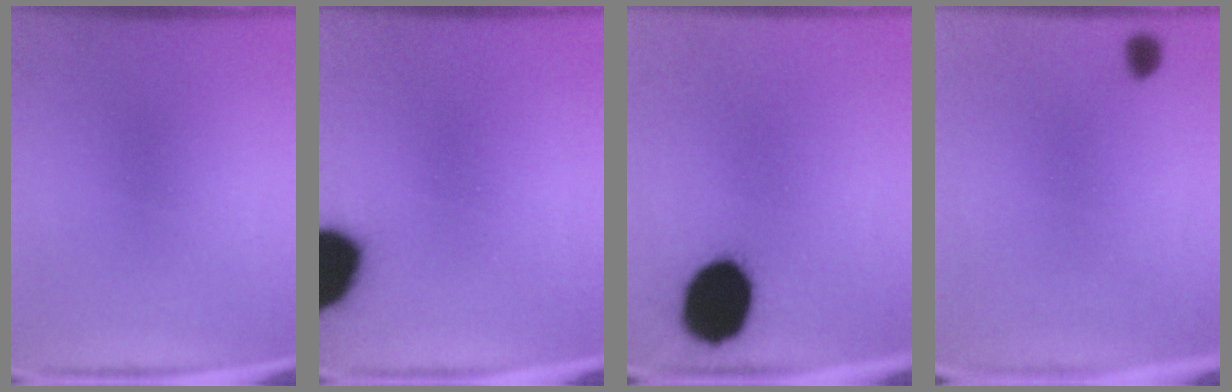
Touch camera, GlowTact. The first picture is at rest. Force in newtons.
{"total": 20.1}
{"total": 16.1}
{"total": 1.3}